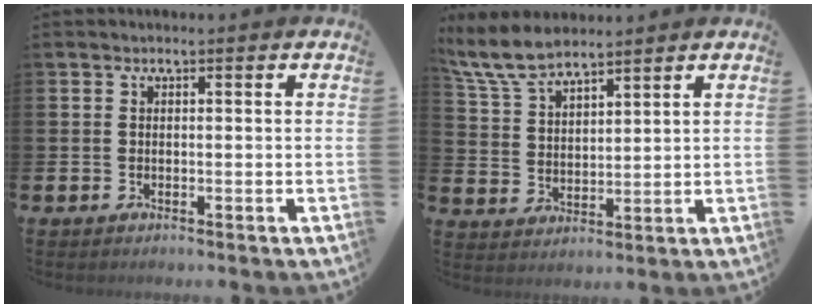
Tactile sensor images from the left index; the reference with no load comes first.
{"total": 7.2, "force": [6.6, 1.6, 2.4], "torque": [-0.076, -0.019, 0.125]}